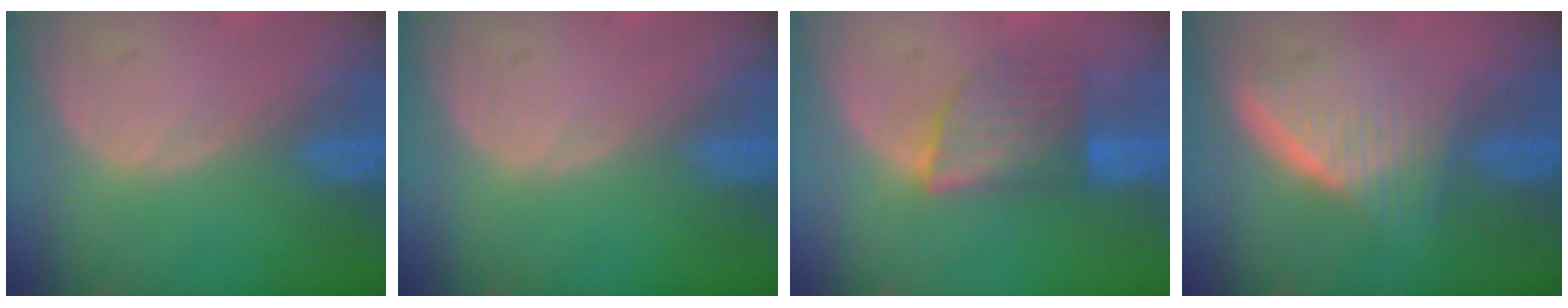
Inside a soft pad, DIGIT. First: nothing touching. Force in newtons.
{"total": 0.0}
{"total": 6.3, "press": 6.2, "slide": 0.6}
{"total": 6.8, "press": 6.0, "slide": 3.1}